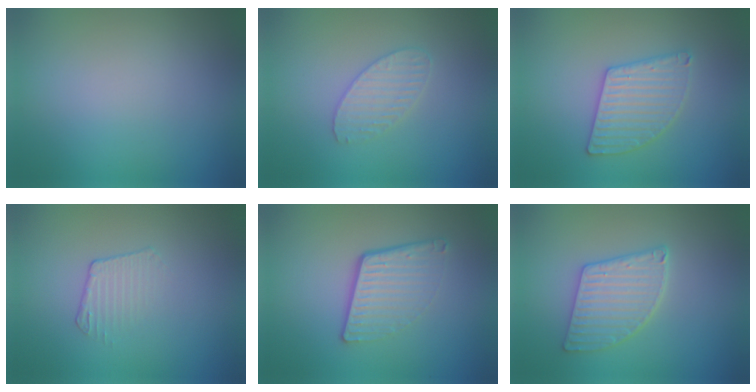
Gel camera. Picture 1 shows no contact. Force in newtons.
{"total": 2.3, "press": 2.3, "slide": 0.2}
{"total": 3.4, "press": 3.4, "slide": 0.4}
{"total": 1.5, "press": 0.7, "slide": 1.4}
{"total": 4.5, "press": 2.8, "slide": 3.5}
{"total": 3.8, "press": 3.6, "slide": 1.2}